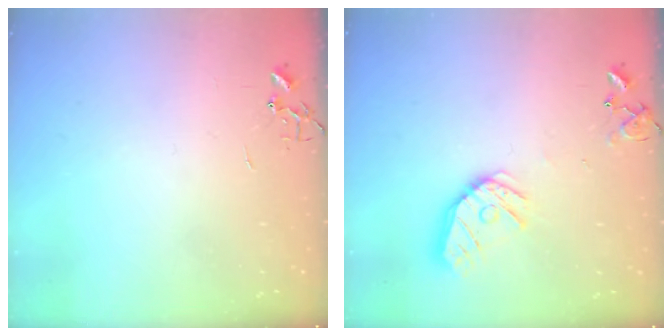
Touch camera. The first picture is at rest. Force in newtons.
{"total": 14.4, "press": 14.3, "slide": 1.9}